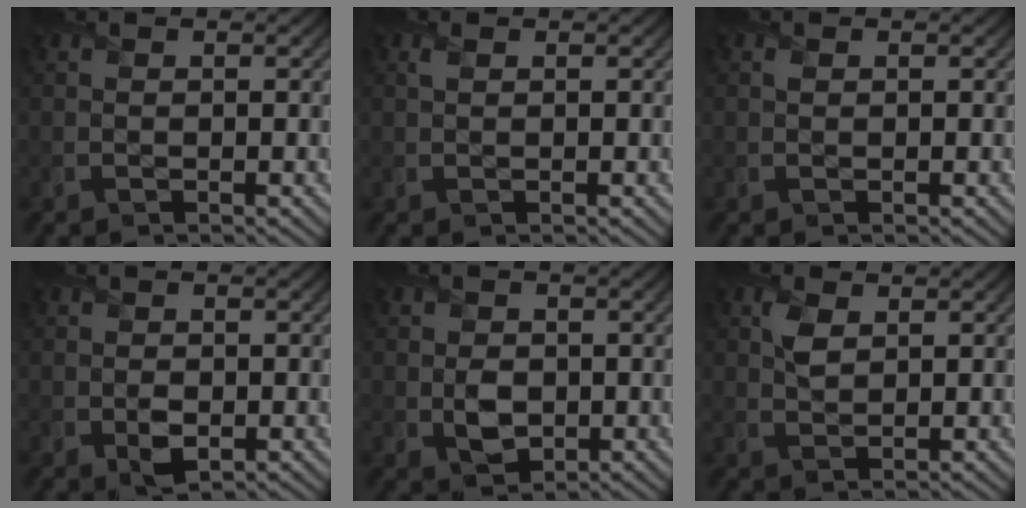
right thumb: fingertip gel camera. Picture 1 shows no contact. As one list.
[{"total": 0.8, "force": [0.4, 0.5, 0.5], "torque": [-0.016, 0.000, 0.007]}, {"total": 0.5, "force": [0.2, 0.4, 0.2], "torque": [-0.005, 0.000, 0.003]}, {"total": 2.4, "force": [-0.4, 1.9, 1.5], "torque": [-0.031, -0.012, -0.005]}, {"total": 3.9, "force": [-0.3, 3.2, 2.2], "torque": [-0.046, -0.009, -0.007]}, {"total": 2.8, "force": [1.2, 1.7, 1.9], "torque": [-0.048, 0.002, 0.024]}]